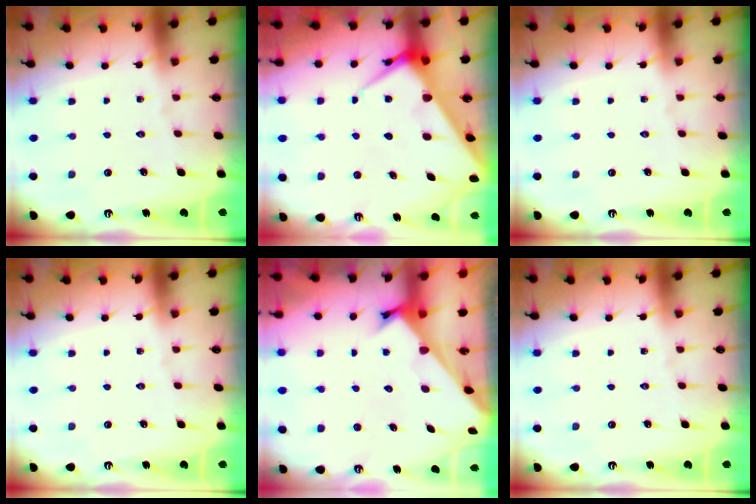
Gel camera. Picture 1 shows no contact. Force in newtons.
{"total": 9.9, "press": 9.8, "slide": 0.9}
{"total": 0.0}
{"total": 0.0}
{"total": 2.5, "press": 2.4, "slide": 0.2}
{"total": 0.0}